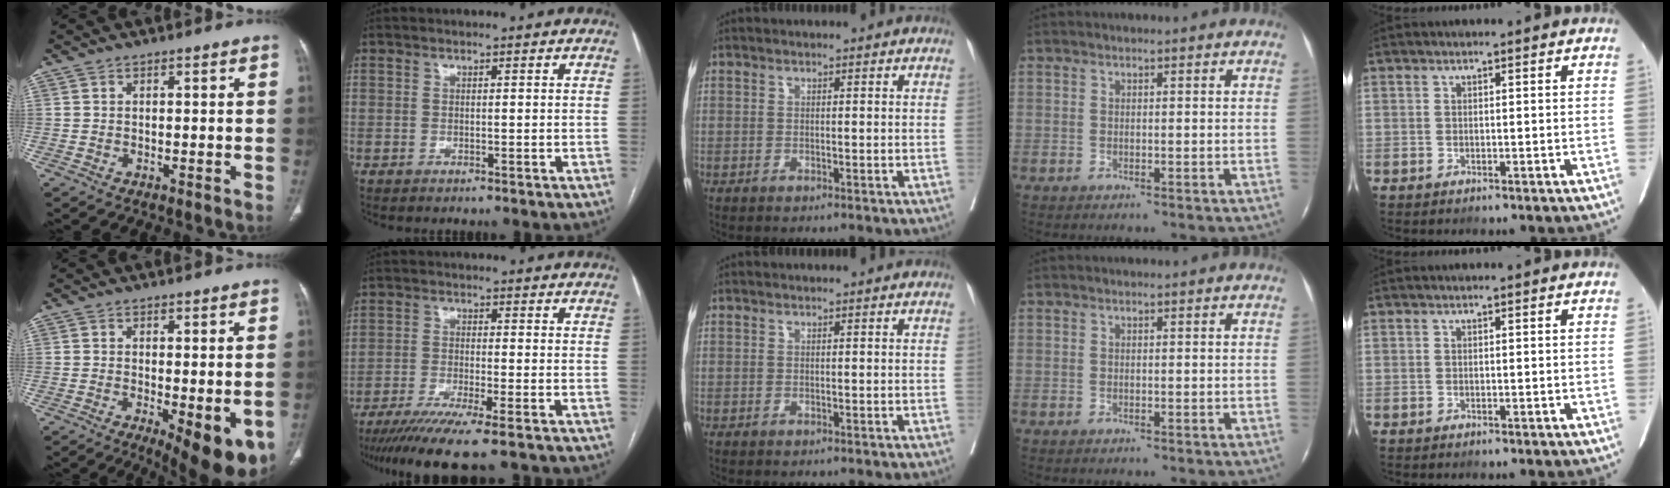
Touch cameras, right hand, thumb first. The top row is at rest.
{"thumb": {"total": 12.1, "force": [-4.7, 4.4, 10.2], "torque": [-0.119, -0.017, -0.059]}, "index": {"total": 11.7, "force": [-9.2, 0.0, 7.2], "torque": [-0.104, -0.031, -0.145]}}